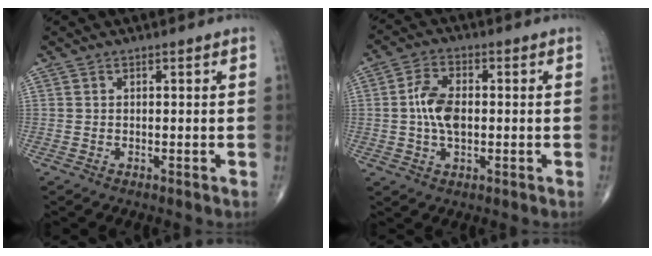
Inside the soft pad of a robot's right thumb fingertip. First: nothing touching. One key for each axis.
{"total": 7.4, "fx": 0.0, "fy": 4.2, "fz": 6.1, "tx": -0.112, "ty": 0.010, "tz": -0.004}